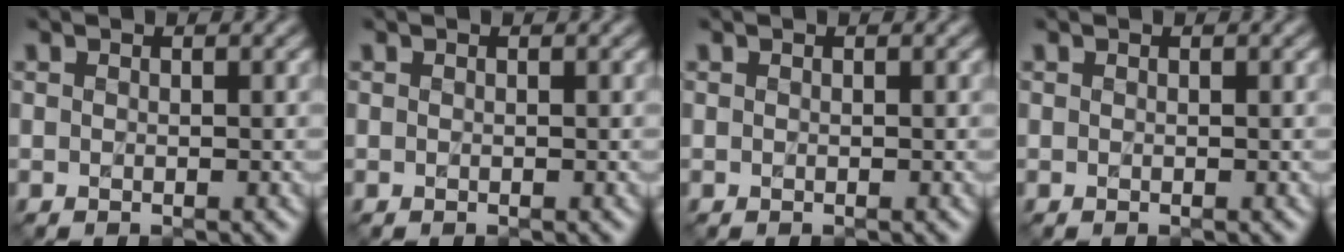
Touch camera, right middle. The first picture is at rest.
{"total": 0.0}
{"total": 0.0}
{"total": 0.0}